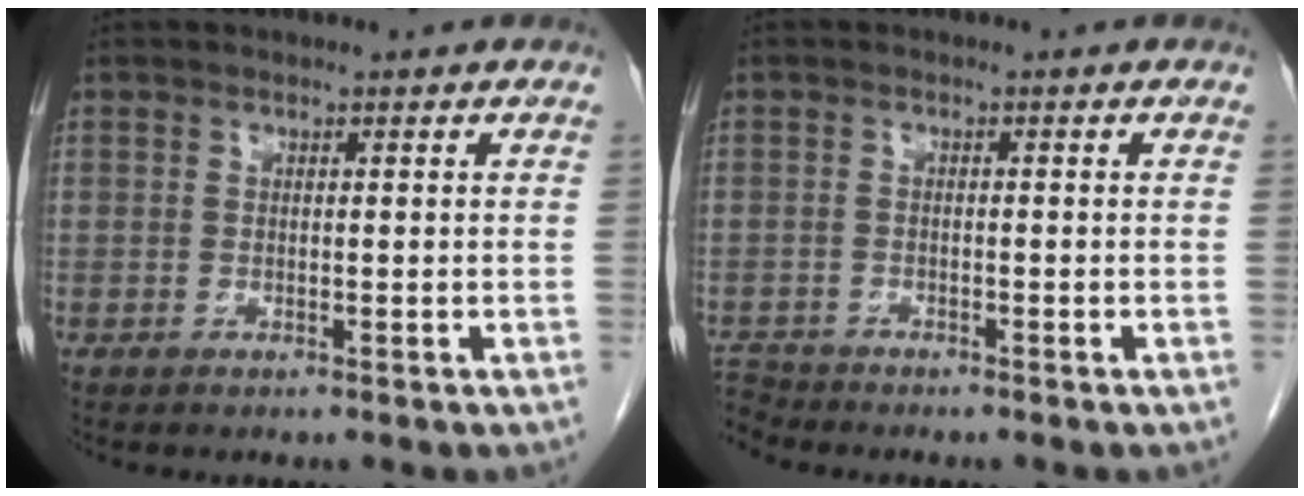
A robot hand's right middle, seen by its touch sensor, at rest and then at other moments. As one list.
[{"total": 2.9, "force": [-2.9, 0.1, -0.4], "torque": [0.005, -0.014, -0.051]}]